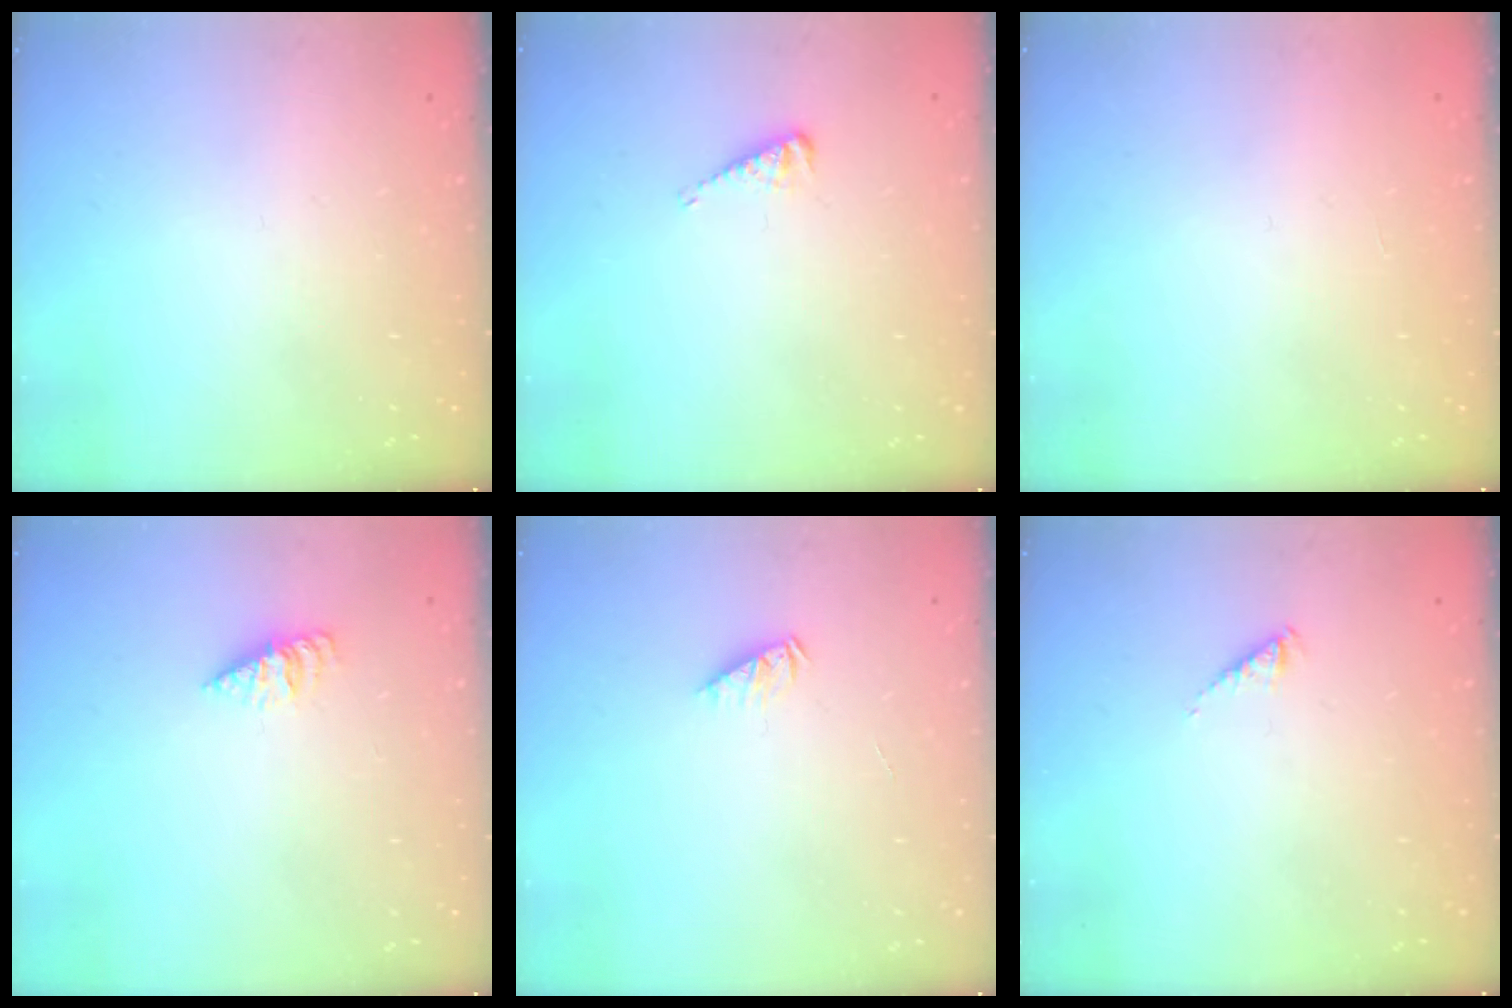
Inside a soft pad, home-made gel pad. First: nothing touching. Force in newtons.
{"total": 4.0, "press": 3.9, "slide": 0.4}
{"total": 0.0}
{"total": 2.6, "press": 2.6, "slide": 0.4}
{"total": 2.1, "press": 2.1, "slide": 0.3}
{"total": 2.3, "press": 2.3, "slide": 0.4}